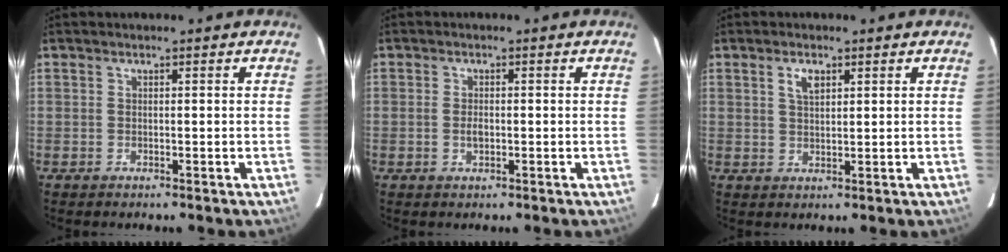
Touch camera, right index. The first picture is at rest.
{"total": 1.9, "force": [-0.4, 1.2, 1.5], "torque": [-0.028, 0.001, -0.007]}
{"total": 3.0, "force": [1.4, 1.5, 2.2], "torque": [-0.039, 0.004, 0.027]}